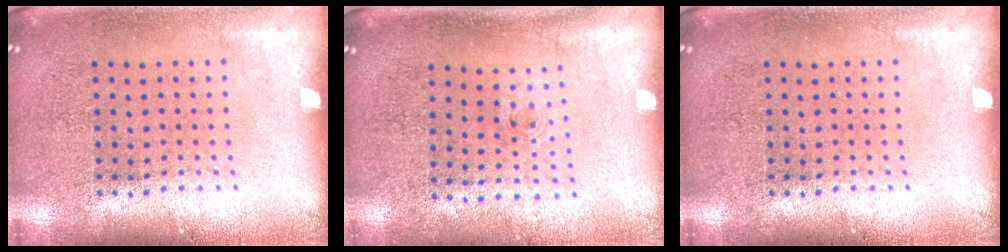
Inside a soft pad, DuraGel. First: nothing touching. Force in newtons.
{"total": 0.6, "press": 0.3, "slide": 0.5}
{"total": 0.0}